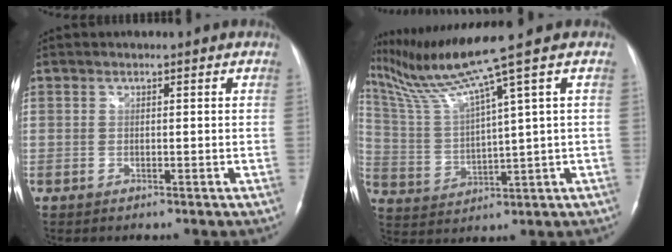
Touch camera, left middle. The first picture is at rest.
{"total": 10.8, "force": [8.1, -3.2, 6.3], "torque": [-0.130, -0.003, 0.162]}